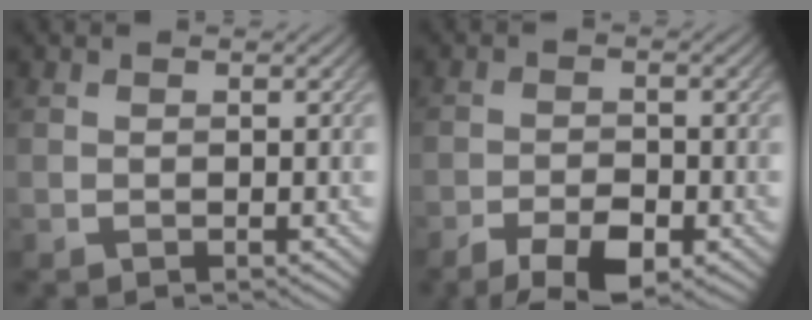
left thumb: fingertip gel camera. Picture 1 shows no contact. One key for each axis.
{"total": 6.2, "fx": -4.1, "fy": 2.2, "fz": 4.1, "tx": -0.068, "ty": -0.003, "tz": -0.069}